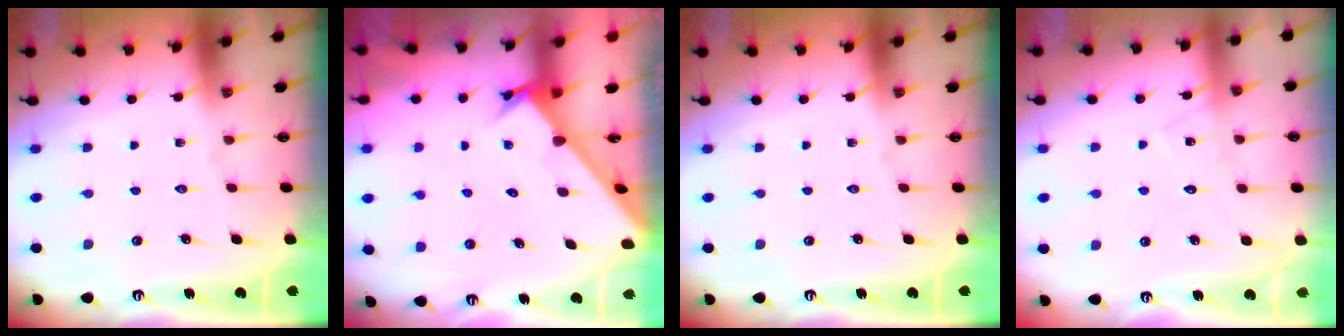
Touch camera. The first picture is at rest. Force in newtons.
{"total": 2.4, "press": 2.4, "slide": 0.1}
{"total": 0.0}
{"total": 8.4, "press": 8.4, "slide": 0.5}